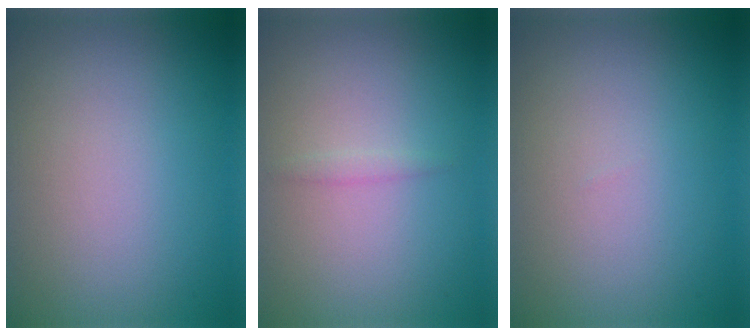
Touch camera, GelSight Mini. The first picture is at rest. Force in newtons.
{"total": 0.7, "press": 0.7, "slide": 0.1}
{"total": 0.0}